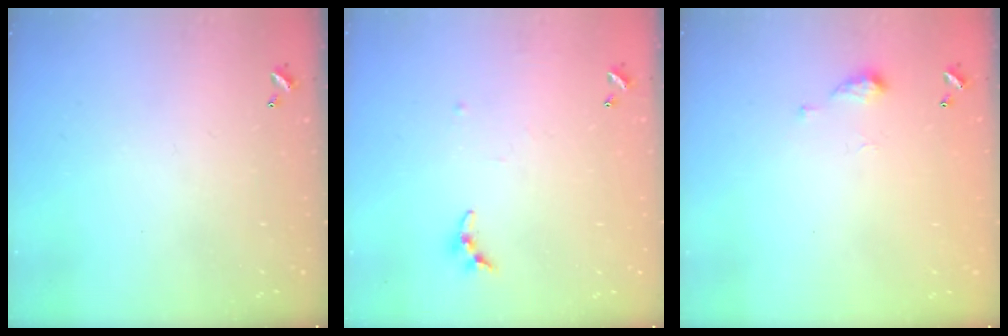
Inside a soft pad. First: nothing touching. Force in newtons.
{"total": 5.7, "press": 5.7, "slide": 0.5}
{"total": 3.2, "press": 3.2, "slide": 0.5}